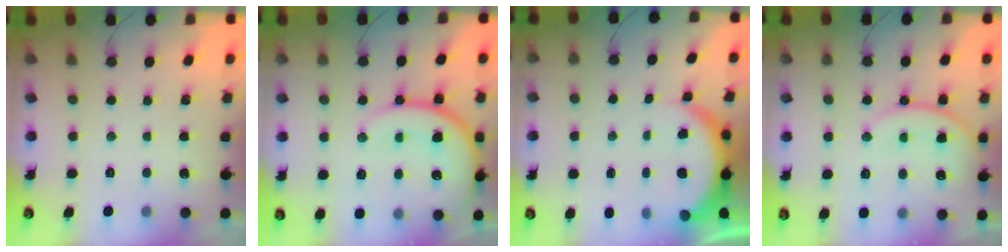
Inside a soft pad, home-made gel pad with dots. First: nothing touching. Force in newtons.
{"total": 17.1, "press": 17.0, "slide": 1.9}
{"total": 6.4, "press": 6.3, "slide": 0.5}
{"total": 13.6, "press": 13.6, "slide": 1.2}